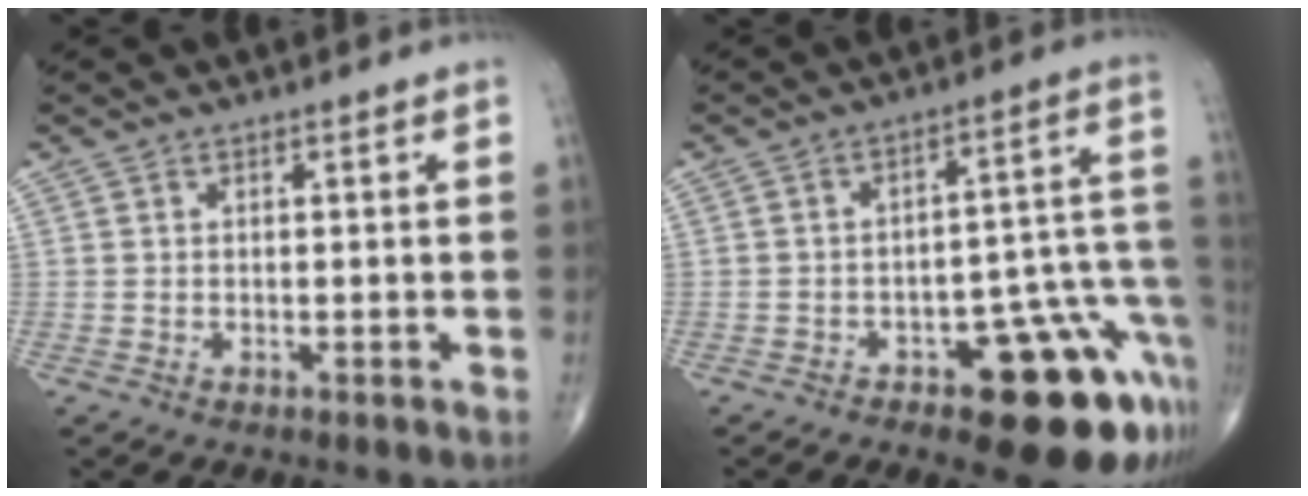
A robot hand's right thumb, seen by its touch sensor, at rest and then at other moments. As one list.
[{"total": 16.4, "force": [-7.9, 6.5, 12.9], "torque": [-0.075, 0.075, -0.094]}]